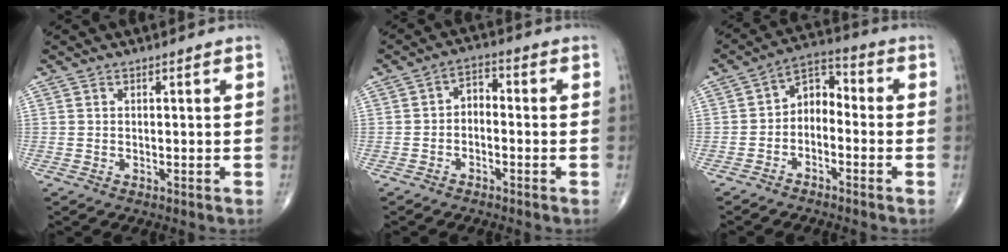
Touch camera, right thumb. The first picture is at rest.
{"total": 3.6, "force": [-1.1, 2.3, 2.5], "torque": [-0.031, 0.025, -0.031]}
{"total": 6.8, "force": [-2.1, 4.6, 4.5], "torque": [-0.055, 0.041, -0.053]}